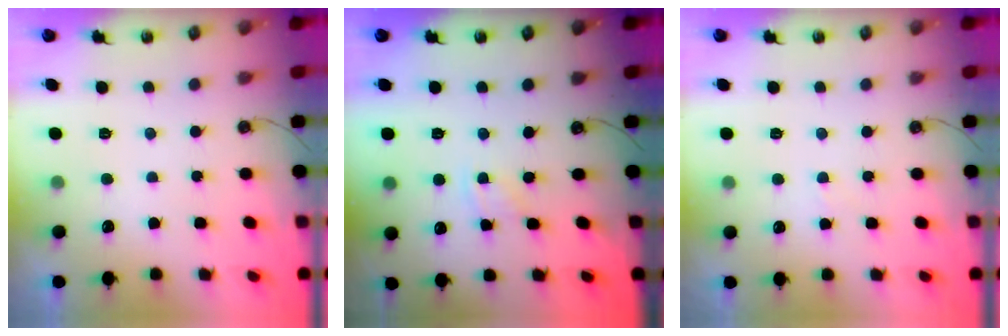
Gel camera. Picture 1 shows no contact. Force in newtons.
{"total": 2.2, "press": 2.1, "slide": 0.4}
{"total": 1.9, "press": 1.9, "slide": 0.3}